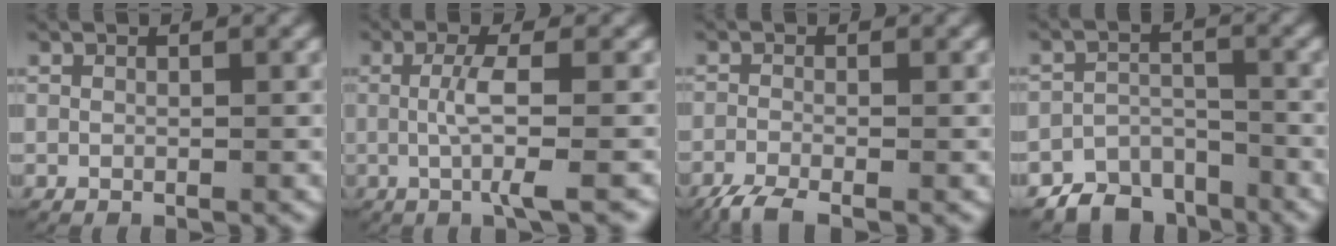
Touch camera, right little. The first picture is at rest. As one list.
[{"total": 3.6, "force": [-0.6, -0.1, 3.5], "torque": [-0.071, -0.003, -0.009]}, {"total": 3.0, "force": [-2.5, 0.9, 1.4], "torque": [-0.036, -0.015, -0.038]}, {"total": 7.2, "force": [-5.7, 4.0, 1.8], "torque": [-0.015, -0.013, -0.101]}]